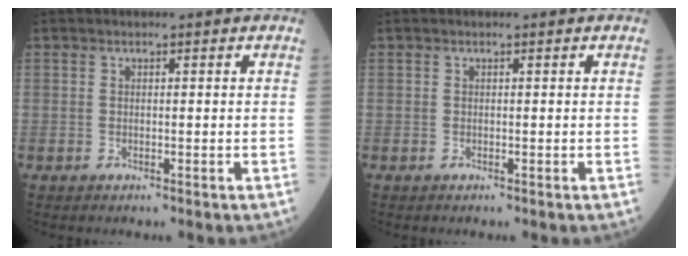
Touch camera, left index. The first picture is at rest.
{"total": 0.0}